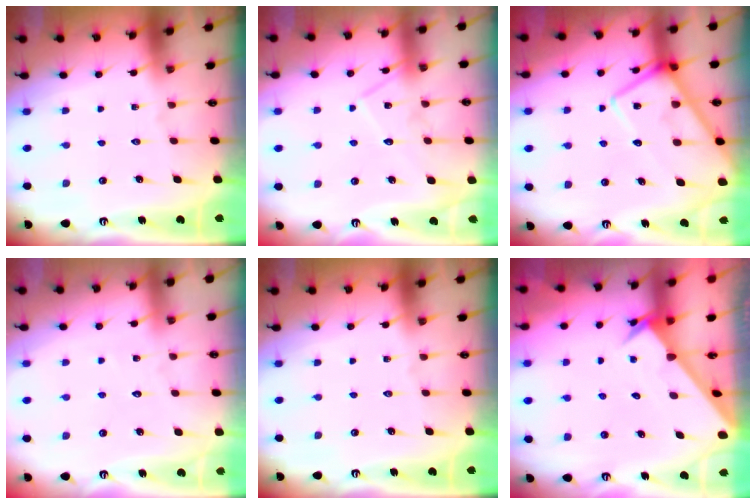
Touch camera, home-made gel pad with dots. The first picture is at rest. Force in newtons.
{"total": 11.4, "press": 11.3, "slide": 0.7}
{"total": 13.6, "press": 13.5, "slide": 1.4}
{"total": 2.9, "press": 2.9, "slide": 0.3}
{"total": 0.0}
{"total": 2.9, "press": 2.9, "slide": 0.1}